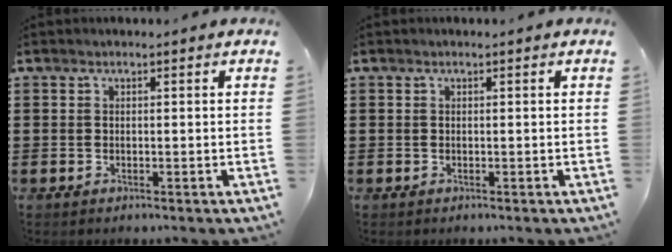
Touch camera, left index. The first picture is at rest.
{"total": 0.0}